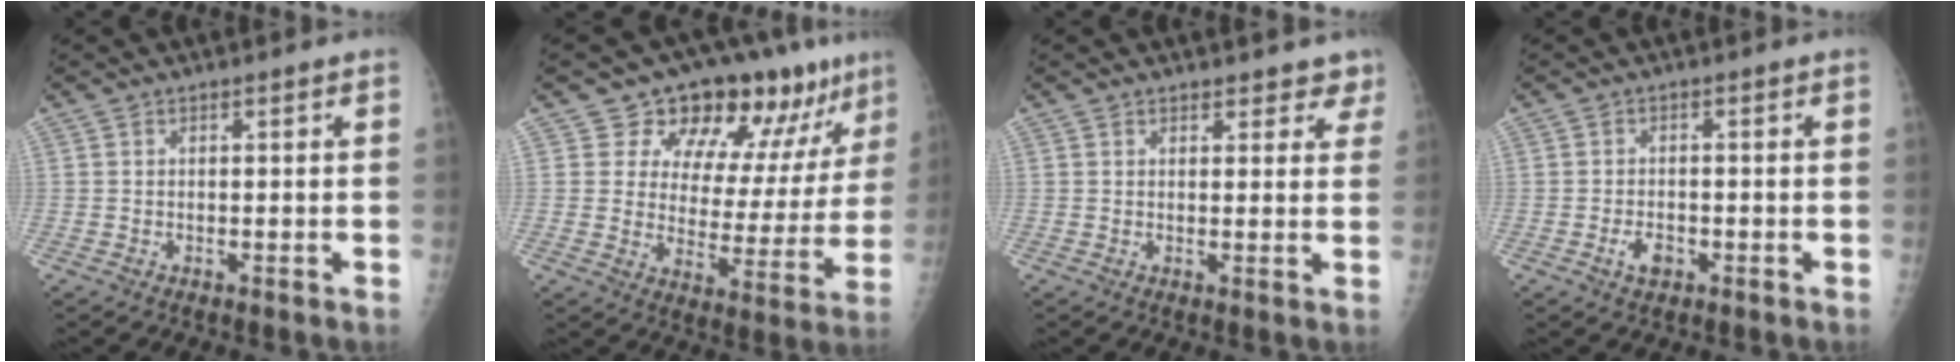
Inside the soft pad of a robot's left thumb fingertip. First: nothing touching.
{"total": 16.7, "force": [11.6, 8.2, 8.9], "torque": [-0.061, -0.064, 0.155]}
{"total": 4.1, "force": [3.5, 2.0, 0.7], "torque": [0.033, -0.016, 0.031]}
{"total": 3.1, "force": [-1.4, 2.0, 2.0], "torque": [-0.028, 0.005, -0.022]}